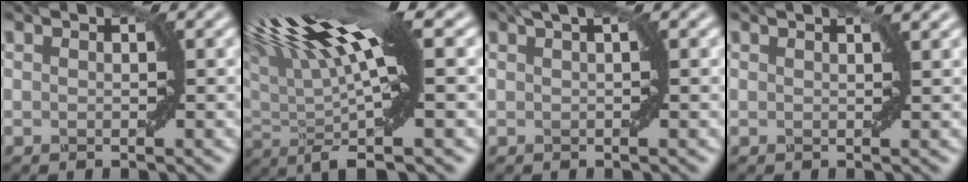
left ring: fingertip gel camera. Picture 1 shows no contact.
{"total": 13.8, "force": [3.3, 3.0, 13.0], "torque": [-0.237, 0.019, 0.057]}
{"total": 1.4, "force": [0.6, 0.0, 1.3], "torque": [-0.024, 0.002, 0.009]}
{"total": 0.9, "force": [0.7, -0.1, 0.5], "torque": [-0.009, 0.000, 0.015]}